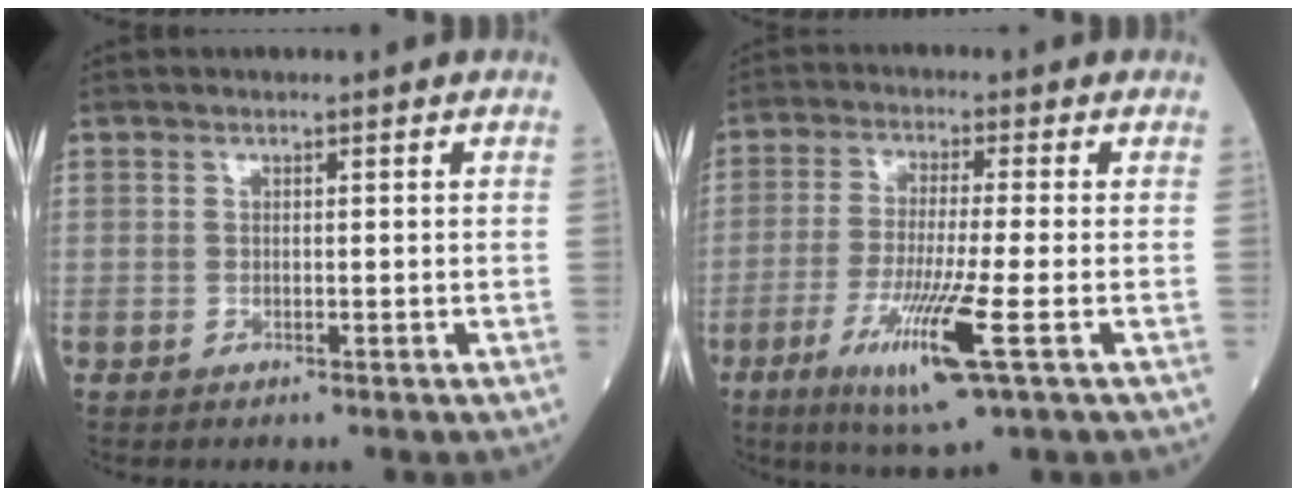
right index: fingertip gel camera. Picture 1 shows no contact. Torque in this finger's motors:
{"motor_torque": [1.55, -0.59, 0.83, 0.21]}